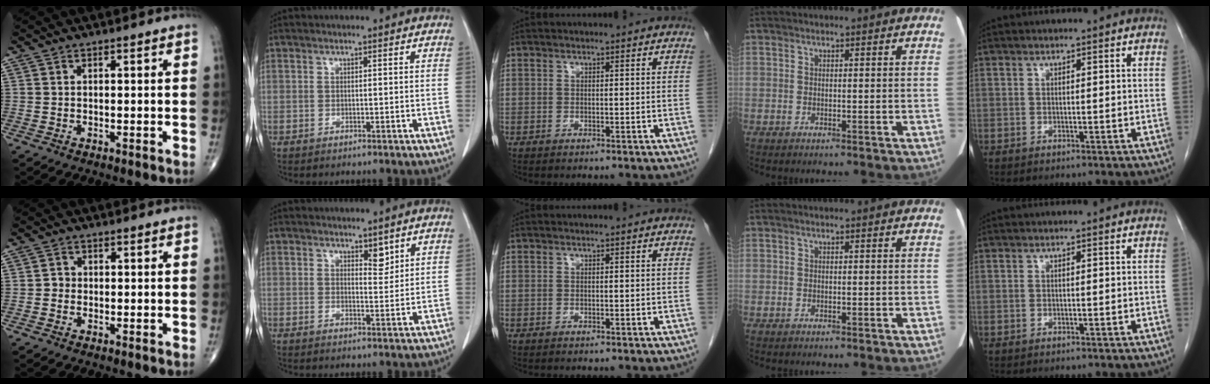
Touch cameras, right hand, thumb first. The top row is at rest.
{"thumb": {"total": 1.4, "force": [-0.3, 1.3, 0.5], "torque": [0.001, 0.005, -0.009]}, "index": {"total": 2.4, "force": [1.7, 1.0, 1.4], "torque": [-0.018, -0.009, 0.029]}}